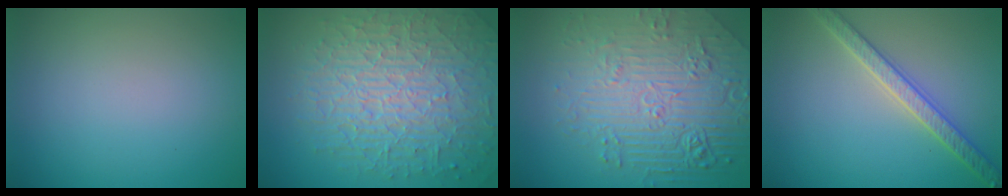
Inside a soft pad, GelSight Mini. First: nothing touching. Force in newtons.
{"total": 10.3, "press": 6.8, "slide": 7.7}
{"total": 8.9, "press": 6.2, "slide": 6.4}
{"total": 3.6, "press": 3.5, "slide": 0.7}